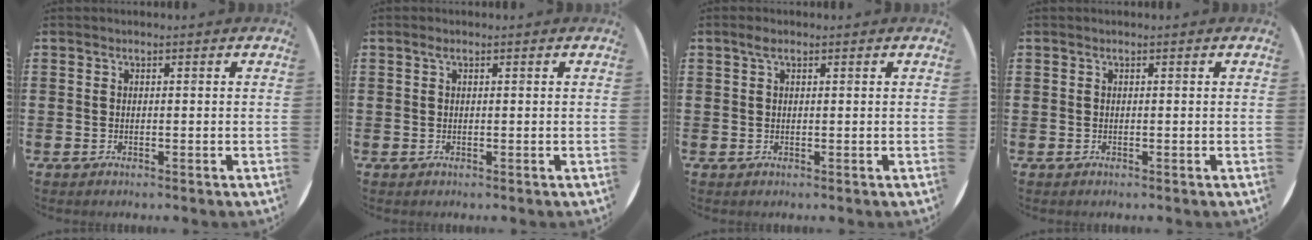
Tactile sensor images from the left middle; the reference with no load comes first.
{"total": 0.6, "force": [0.3, 0.3, 0.4], "torque": [-0.009, 0.003, 0.006]}
{"total": 1.2, "force": [0.7, 0.6, 0.8], "torque": [-0.010, 0.002, 0.009]}
{"total": 0.0}